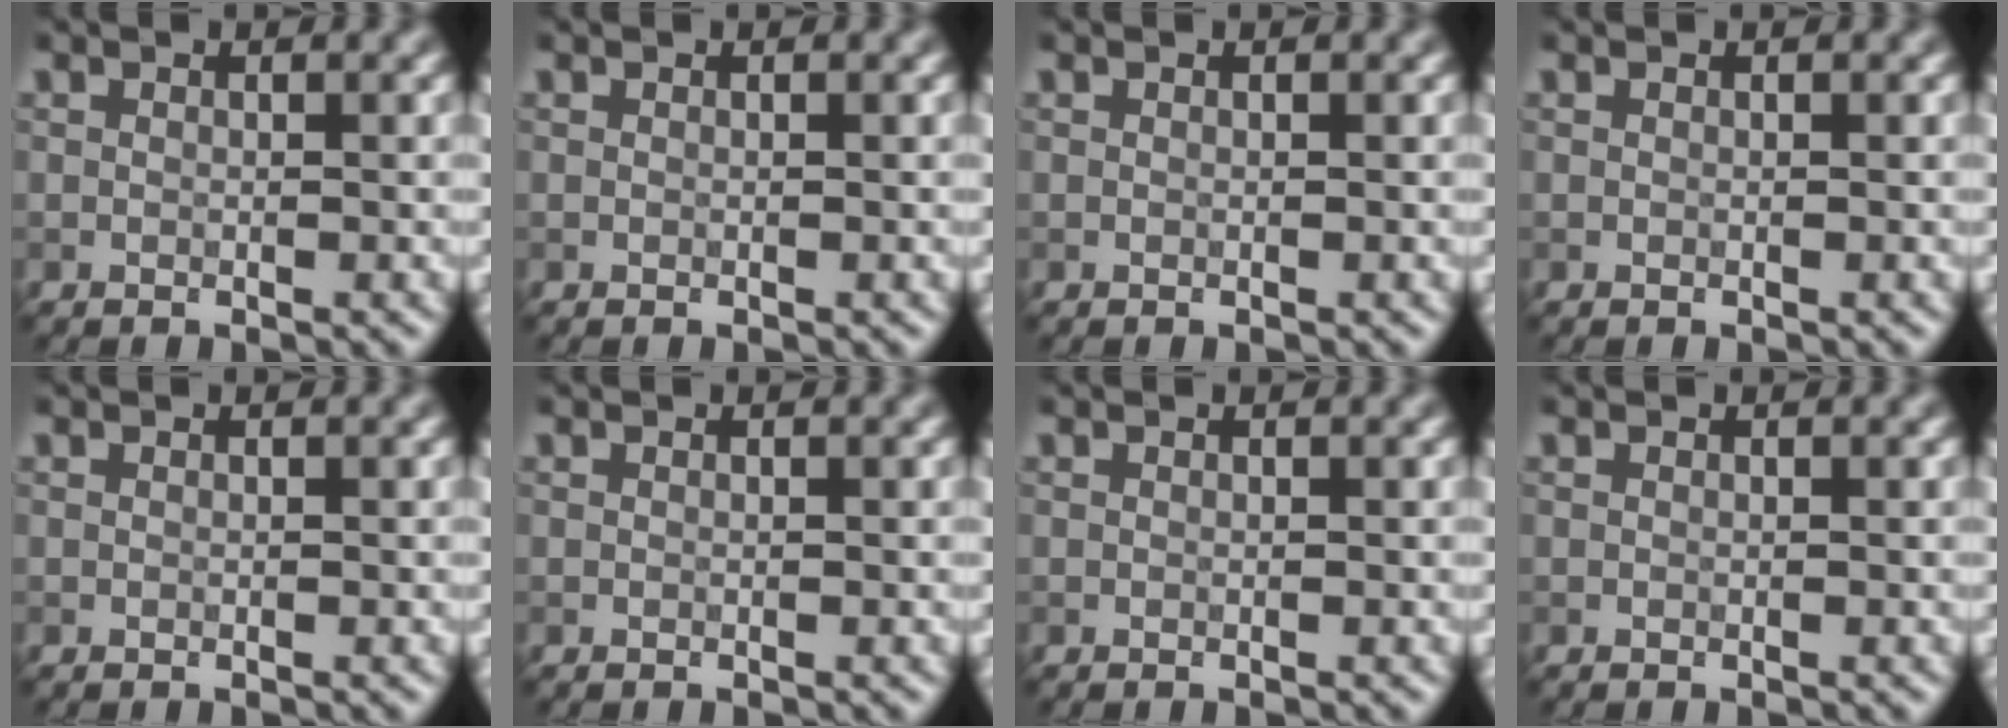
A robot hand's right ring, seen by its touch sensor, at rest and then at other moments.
{"total": 0.0}
{"total": 0.0}
{"total": 0.0}
{"total": 0.0}
{"total": 0.0}
{"total": 0.0}
{"total": 0.0}